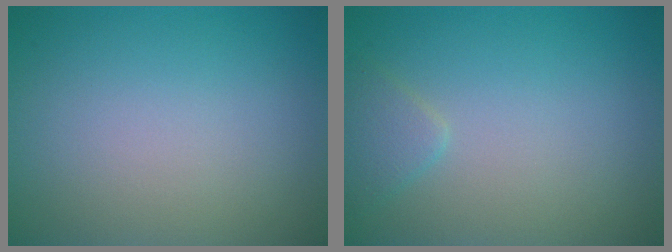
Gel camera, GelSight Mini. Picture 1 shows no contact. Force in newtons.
{"total": 1.4, "press": 1.4, "slide": 0.1}